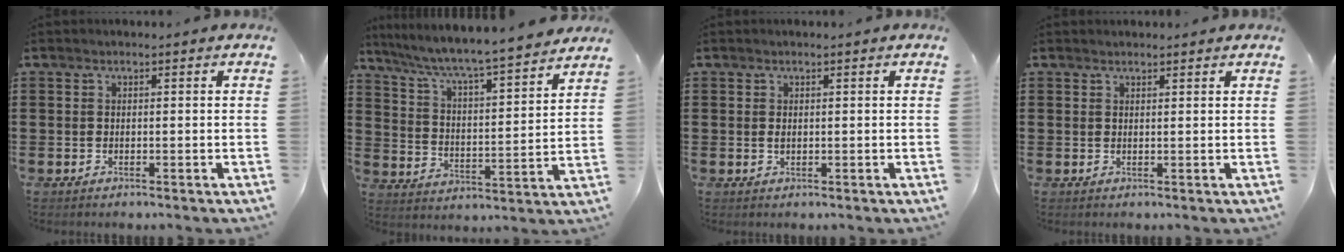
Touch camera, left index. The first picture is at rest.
{"total": 5.7, "force": [5.1, -0.3, 2.5], "torque": [-0.072, -0.043, 0.078]}
{"total": 0.8, "force": [0.2, 0.4, 0.7], "torque": [-0.016, 0.001, 0.003]}
{"total": 0.9, "force": [0.9, 0.1, 0.1], "torque": [-0.003, 0.000, 0.018]}